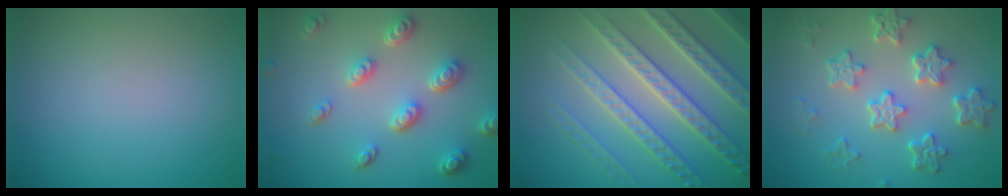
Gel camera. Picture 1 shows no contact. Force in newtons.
{"total": 4.7, "press": 3.6, "slide": 3.1}
{"total": 7.1, "press": 6.9, "slide": 1.8}
{"total": 5.6, "press": 4.3, "slide": 3.6}